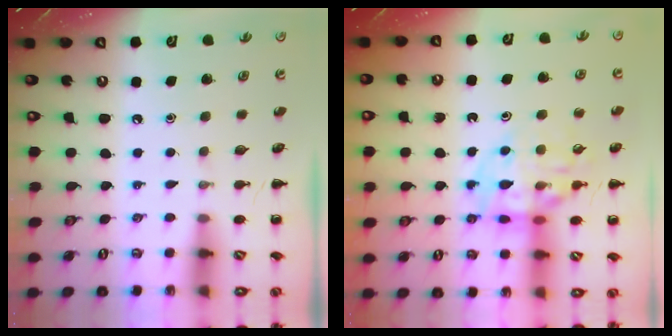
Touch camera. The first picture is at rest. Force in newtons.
{"total": 14.0, "press": 13.8, "slide": 2.4}